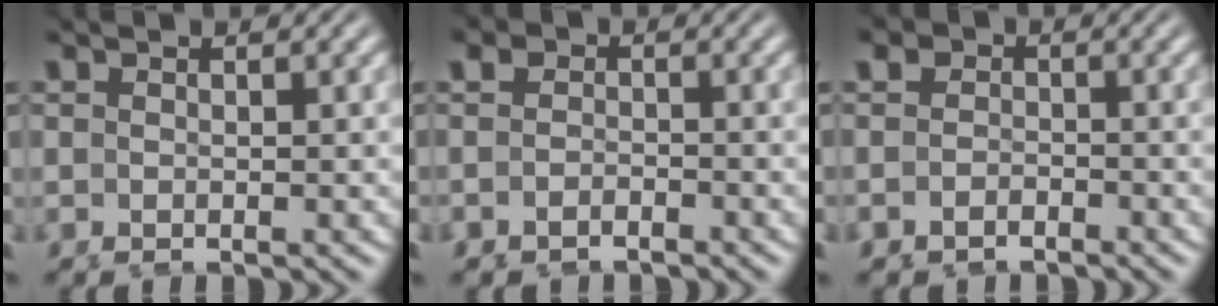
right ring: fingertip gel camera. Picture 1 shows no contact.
{"total": 2.8, "force": [-2.0, 1.9, 0.4], "torque": [-0.024, -0.019, -0.034]}
{"total": 3.3, "force": [-2.2, 2.5, 0.4], "torque": [-0.024, -0.020, -0.038]}